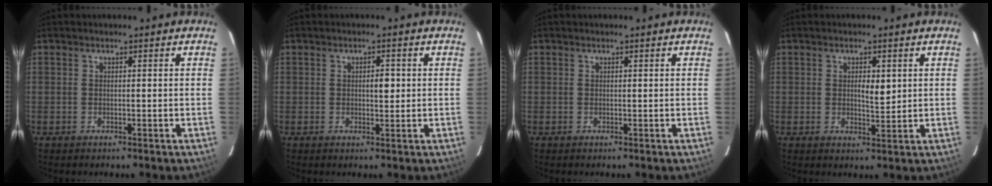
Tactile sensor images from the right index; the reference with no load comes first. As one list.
[{"total": 2.2, "force": [0.3, 0.9, 2.0], "torque": [-0.030, 0.002, 0.004]}, {"total": 0.0}, {"total": 3.0, "force": [0.8, 1.1, 2.7], "torque": [-0.041, -0.004, 0.012]}]